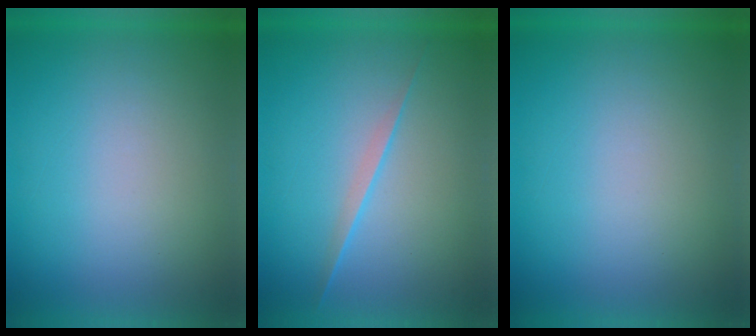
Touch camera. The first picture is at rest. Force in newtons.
{"total": 2.2}
{"total": 0.0}